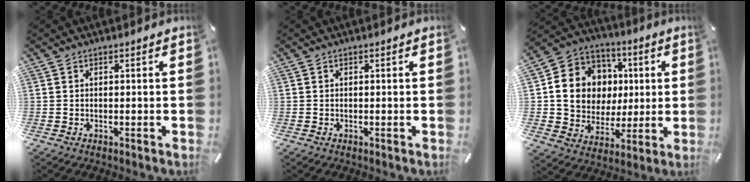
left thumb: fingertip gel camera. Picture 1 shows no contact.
{"total": 0.0}
{"total": 14.5, "force": [2.1, 13.4, 5.1], "torque": [-0.091, -0.007, 0.047]}